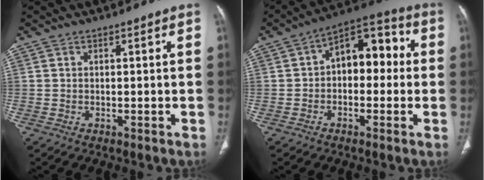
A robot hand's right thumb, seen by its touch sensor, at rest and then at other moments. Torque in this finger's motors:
{"motor_torque": [0.09, 0.81, -0.19, -0.19, 0.15]}